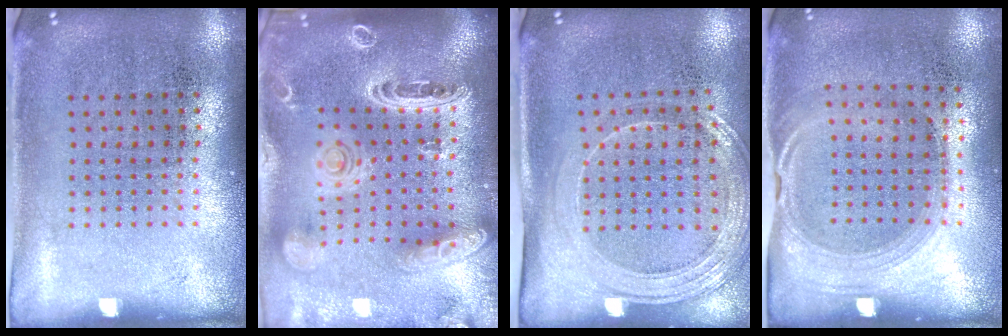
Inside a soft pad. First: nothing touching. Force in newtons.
{"total": 3.7, "press": 3.0, "slide": 2.2}
{"total": 1.9, "press": 1.7, "slide": 0.9}
{"total": 1.5, "press": 1.2, "slide": 0.8}